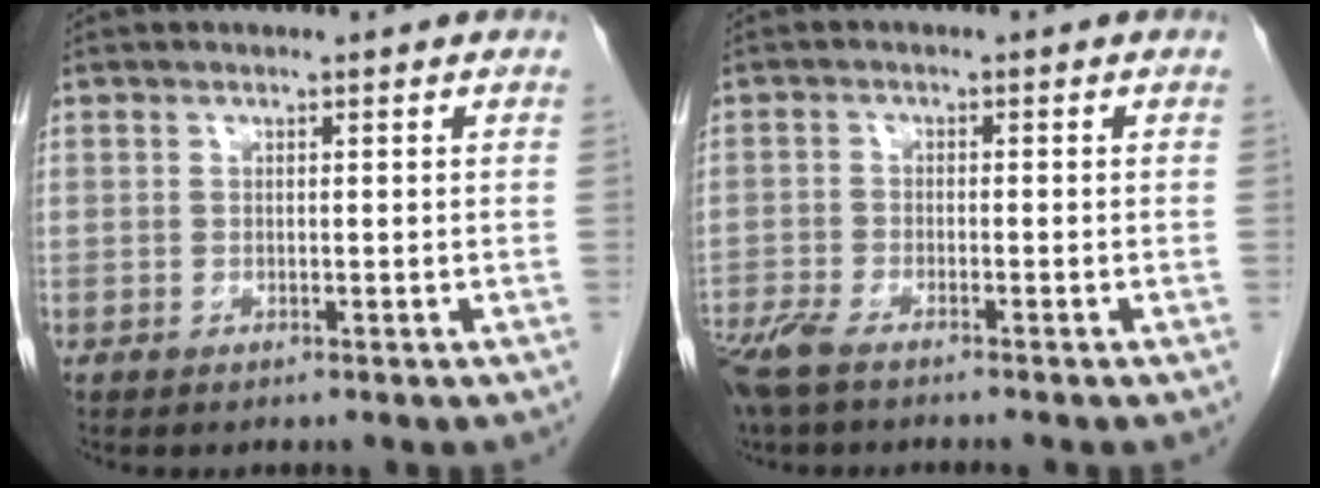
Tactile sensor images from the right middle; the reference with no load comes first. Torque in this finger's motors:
{"motor_torque": [1.16, -0.98, 0.19, 0.08]}